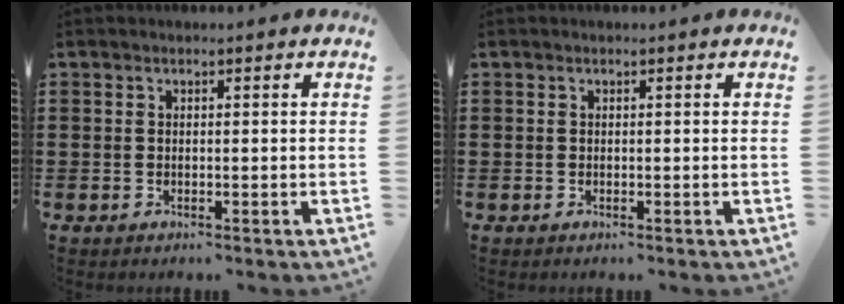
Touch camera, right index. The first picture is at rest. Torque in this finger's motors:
{"motor_torque": [0.00, 0.00, 0.00, 0.00]}